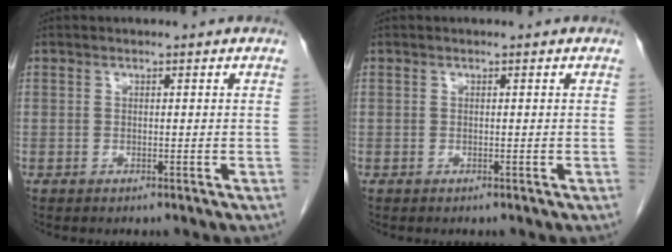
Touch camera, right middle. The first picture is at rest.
{"total": 0.0}